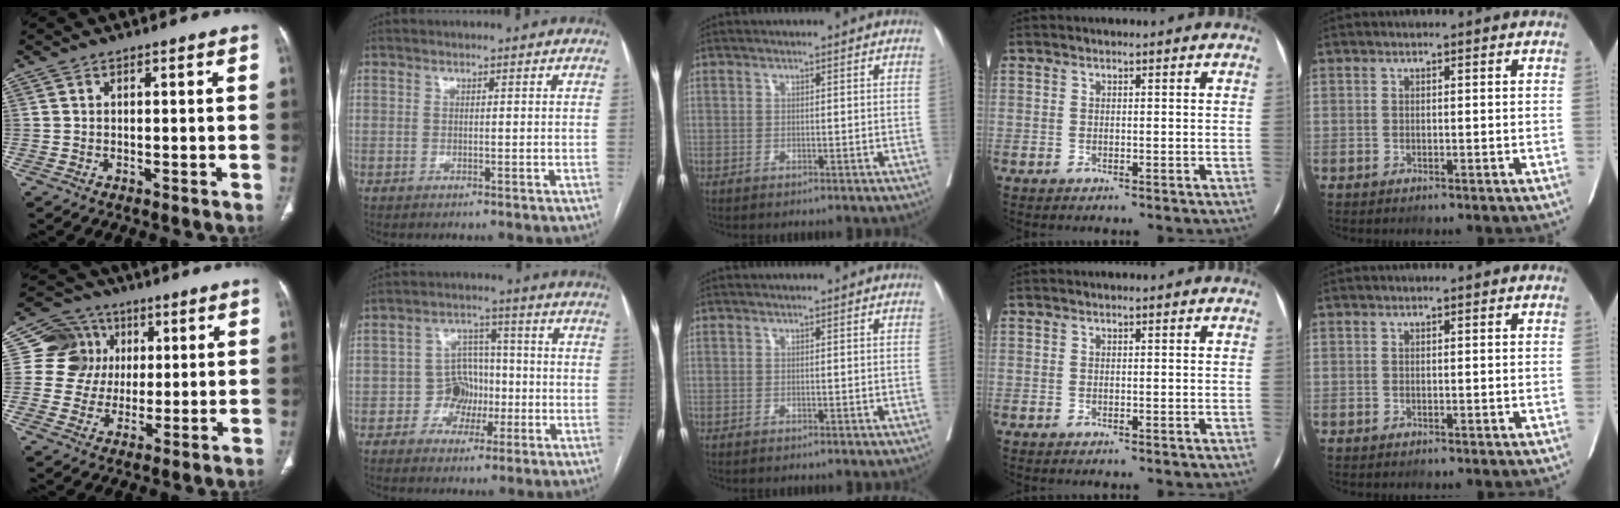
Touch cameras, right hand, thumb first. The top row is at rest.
{"thumb": {"total": 10.3, "force": [2.3, 9.8, 1.9], "torque": [0.007, 0.008, 0.037]}, "index": {"total": 6.2, "force": [-1.7, 5.4, 2.4], "torque": [-0.033, 0.024, -0.026]}}